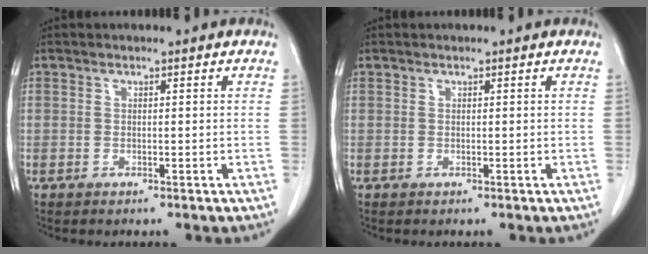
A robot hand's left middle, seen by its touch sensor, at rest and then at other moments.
{"total": 0.0}